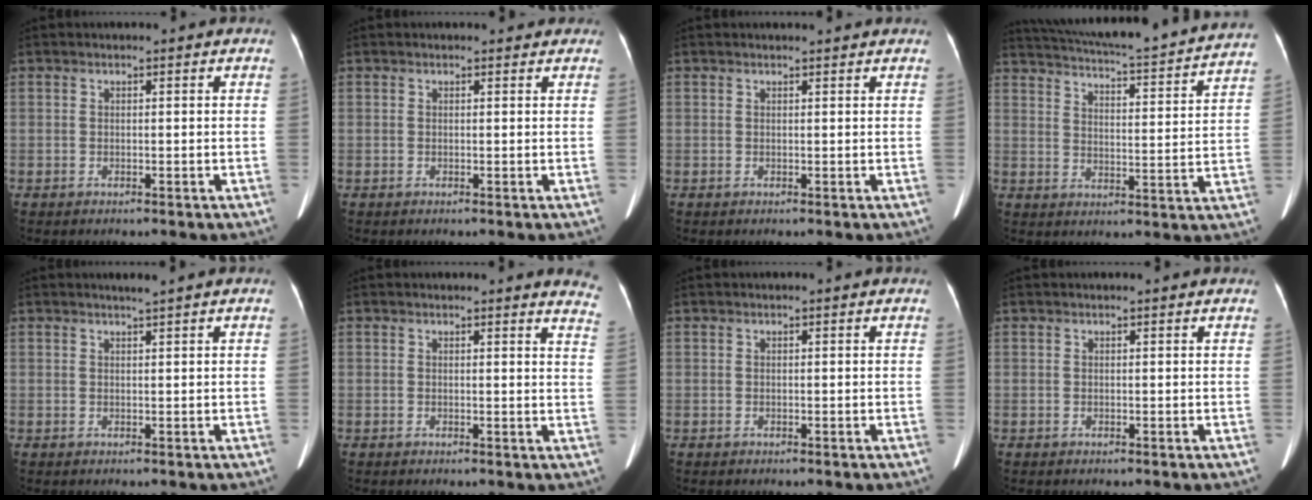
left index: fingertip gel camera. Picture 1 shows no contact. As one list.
[{"total": 1.5, "force": [1.3, 0.7, 0.2], "torque": [-0.006, 0.004, 0.006]}, {"total": 2.4, "force": [2.3, 0.1, 0.6], "torque": [-0.009, 0.011, 0.026]}, {"total": 24.4, "force": [22.4, 1.0, 9.6], "torque": [-0.164, -0.031, 0.292]}, {"total": 1.1, "force": [0.9, -0.4, 0.6], "torque": [-0.015, -0.005, 0.020]}, {"total": 5.6, "force": [5.5, 0.2, 0.9], "torque": [-0.001, -0.039, 0.025]}, {"total": 0.0}, {"total": 1.1, "force": [1.0, 0.1, 0.4], "torque": [-0.011, 0.012, 0.013]}]